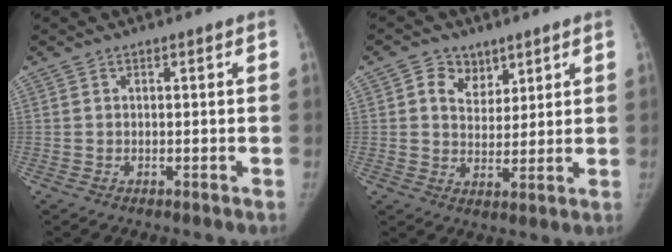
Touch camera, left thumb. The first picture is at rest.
{"total": 6.2, "force": [3.4, 4.7, 2.2], "torque": [-0.011, -0.017, 0.058]}